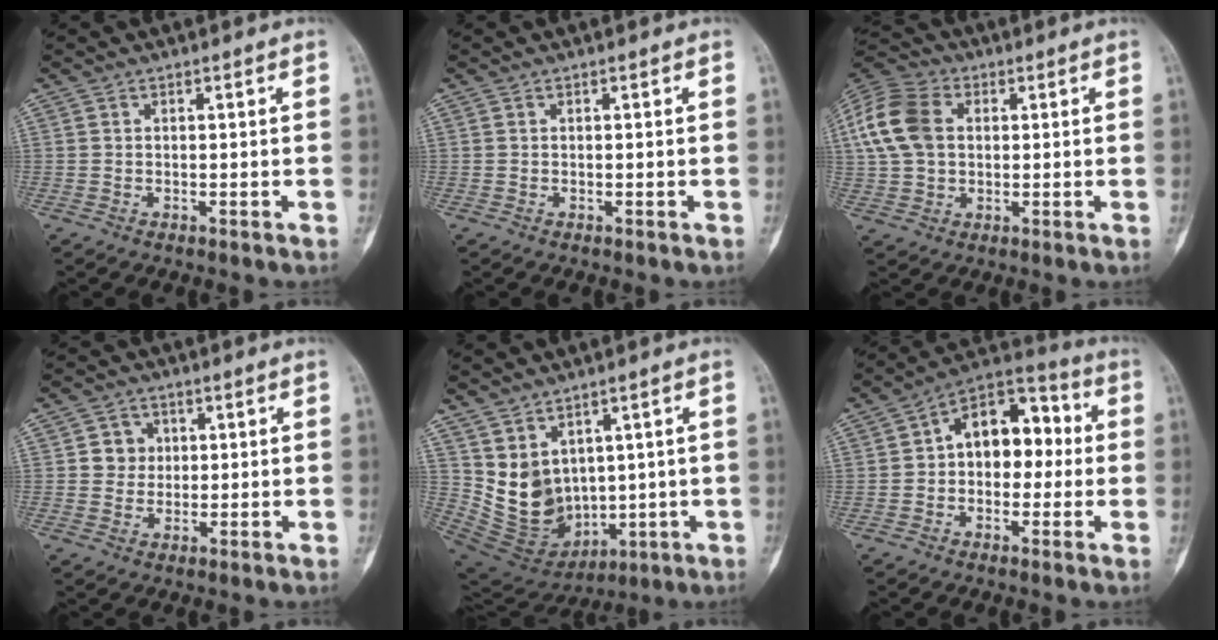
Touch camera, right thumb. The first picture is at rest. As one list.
[{"total": 0.0}, {"total": 13.5, "force": [2.3, 9.8, 9.0], "torque": [-0.178, 0.021, 0.038]}, {"total": 4.4, "force": [0.8, 4.1, 1.1], "torque": [0.011, 0.005, 0.009]}, {"total": 12.1, "force": [3.0, 9.7, 6.7], "torque": [-0.094, -0.019, 0.102]}, {"total": 13.3, "force": [0.7, 8.9, 9.9], "torque": [-0.101, 0.043, -0.005]}]